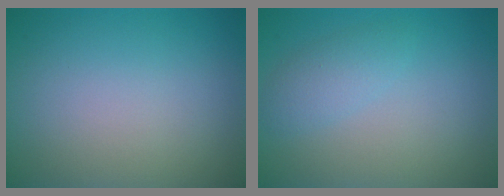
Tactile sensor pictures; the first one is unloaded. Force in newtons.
{"total": 1.9, "press": 1.9, "slide": 0.1}